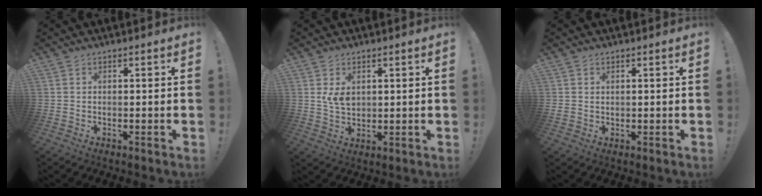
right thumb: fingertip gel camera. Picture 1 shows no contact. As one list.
[{"total": 5.3, "force": [1.8, 3.5, 3.5], "torque": [-0.044, -0.011, 0.032]}, {"total": 1.3, "force": [0.8, 0.9, 0.4], "torque": [-0.006, 0.001, 0.015]}]